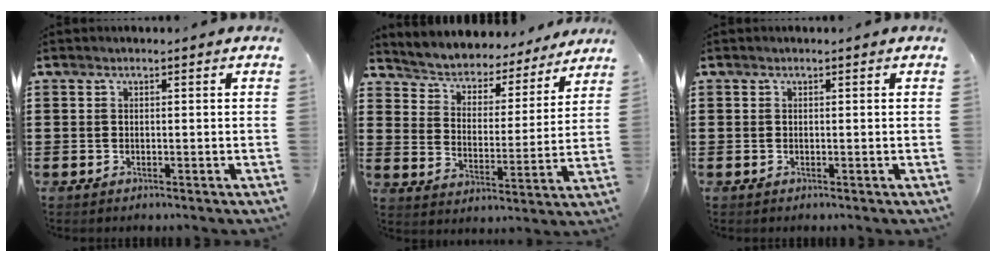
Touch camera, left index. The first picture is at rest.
{"total": 3.9, "force": [3.8, 0.9, -0.3], "torque": [-0.023, -0.037, 0.058]}
{"total": 0.0}